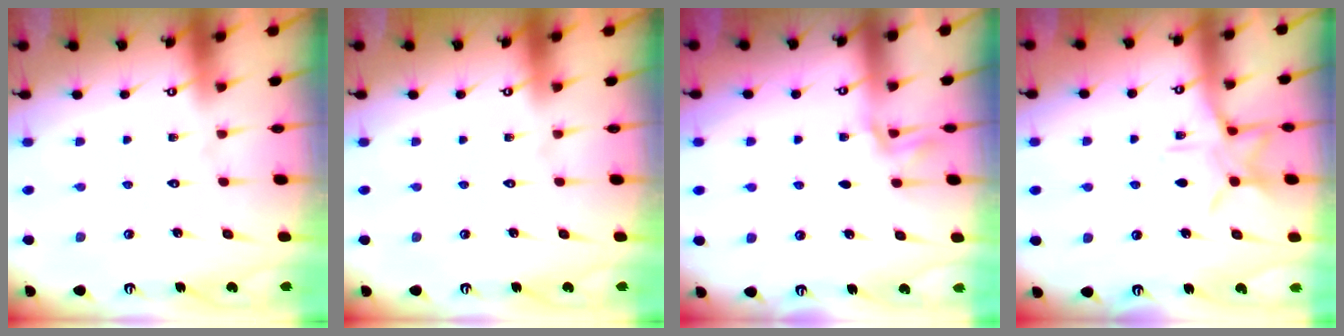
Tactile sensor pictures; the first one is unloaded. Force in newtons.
{"total": 0.0}
{"total": 1.4, "press": 1.4, "slide": 0.2}
{"total": 10.6, "press": 10.5, "slide": 0.8}